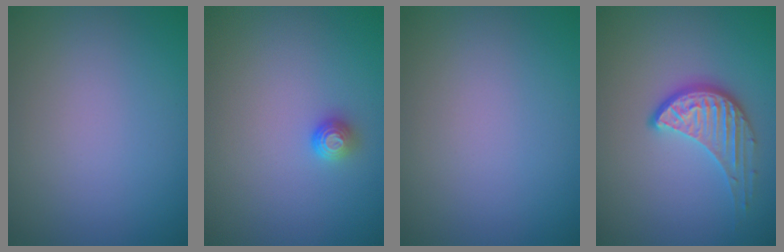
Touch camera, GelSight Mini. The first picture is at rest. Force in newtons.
{"total": 1.1, "press": 1.0, "slide": 0.5}
{"total": 0.0}
{"total": 3.7, "press": 3.0, "slide": 2.2}